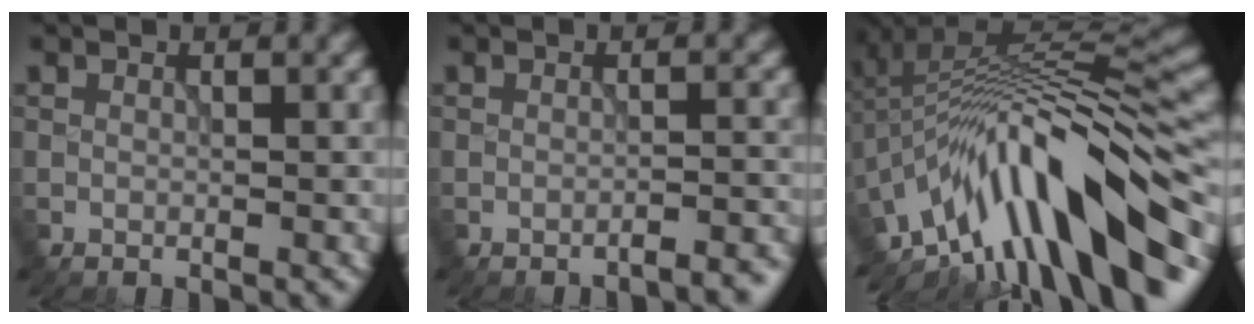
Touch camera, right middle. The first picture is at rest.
{"total": 2.3, "force": [-2.0, 0.5, 1.1], "torque": [-0.007, 0.005, -0.030]}
{"total": 14.1, "force": [-6.2, 3.8, 12.1], "torque": [-0.201, 0.030, -0.091]}